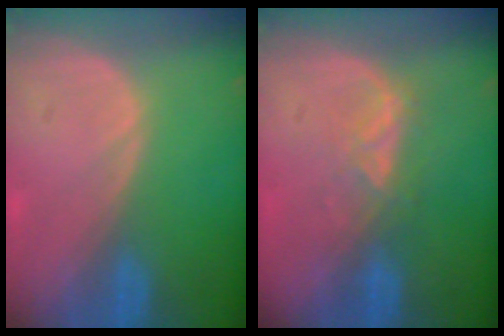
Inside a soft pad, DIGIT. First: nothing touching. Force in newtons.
{"total": 3.4, "press": 3.3, "slide": 0.6}